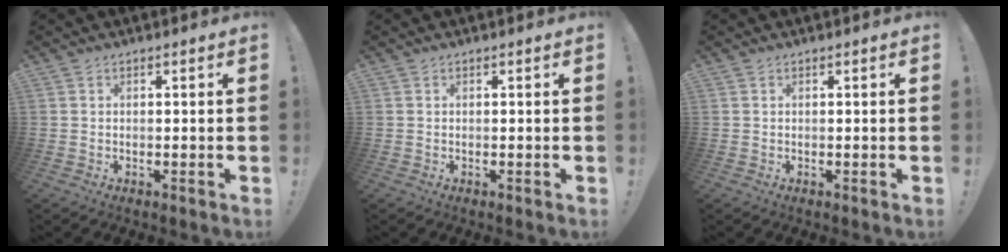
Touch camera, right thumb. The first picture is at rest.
{"total": 0.0}
{"total": 0.0}